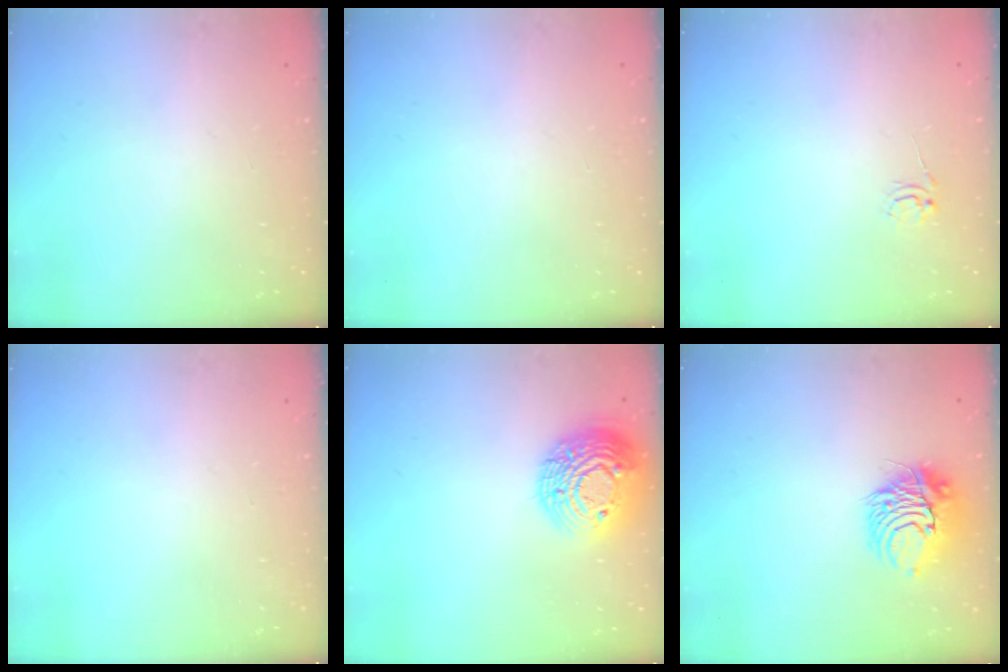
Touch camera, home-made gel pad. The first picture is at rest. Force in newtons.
{"total": 0.0}
{"total": 2.5, "press": 2.5, "slide": 0.2}
{"total": 0.0}
{"total": 16.9, "press": 16.8, "slide": 1.2}
{"total": 10.0, "press": 10.0, "slide": 0.2}